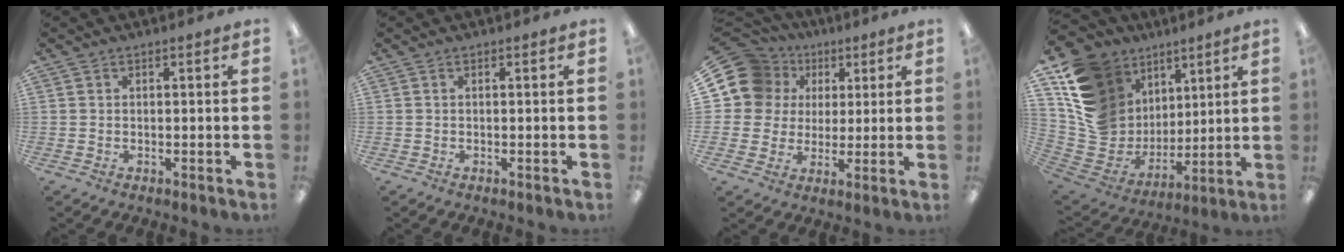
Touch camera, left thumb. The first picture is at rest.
{"total": 0.0}
{"total": 13.7, "force": [4.6, 12.1, 4.2], "torque": [-0.092, -0.013, 0.093]}
{"total": 16.7, "force": [7.5, 13.8, 5.6], "torque": [-0.115, -0.052, 0.169]}